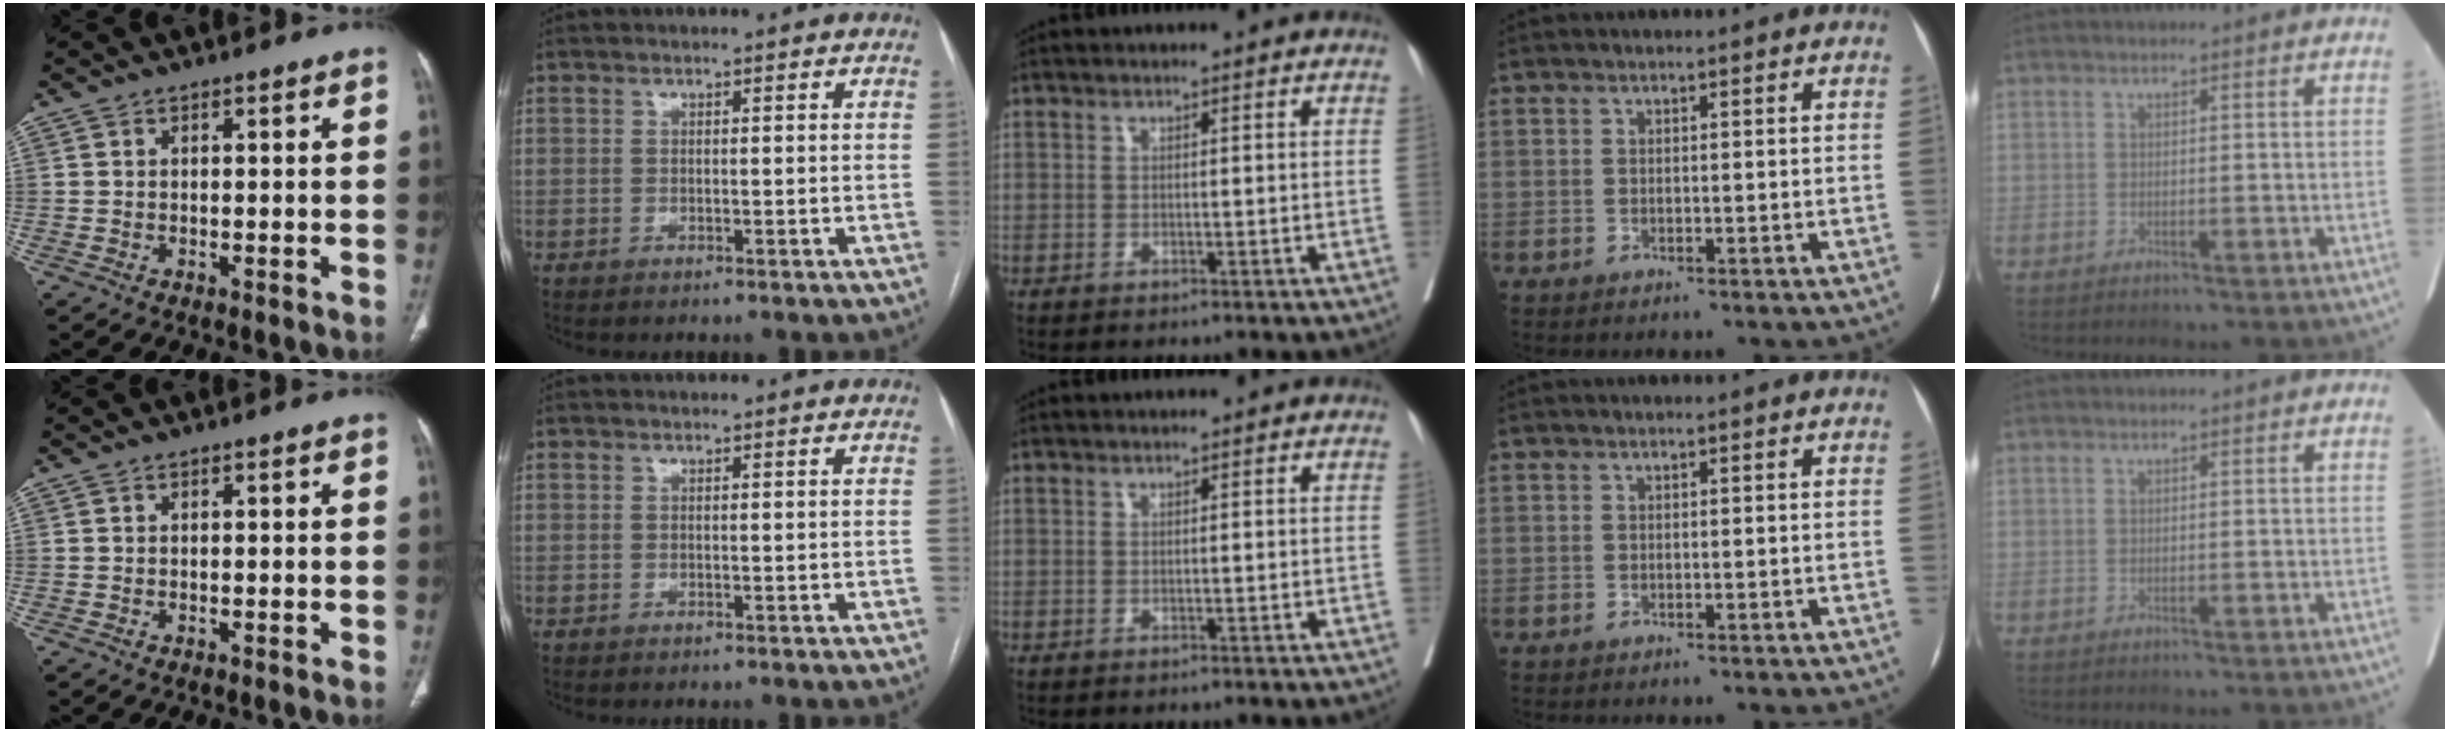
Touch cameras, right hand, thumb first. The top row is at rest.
{}